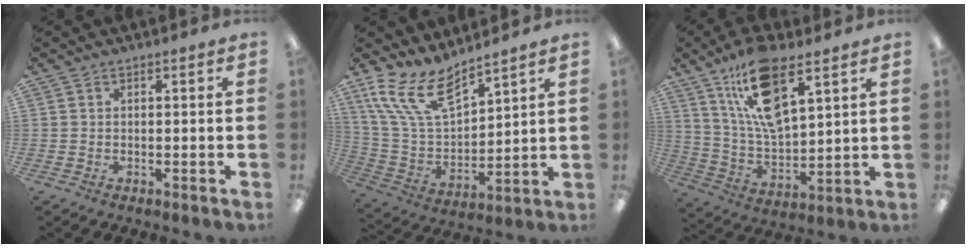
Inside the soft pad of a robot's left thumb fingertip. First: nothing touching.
{"total": 15.7, "force": [10.4, 7.3, 9.2], "torque": [-0.212, -0.047, 0.193]}
{"total": 17.0, "force": [10.3, 6.9, 11.7], "torque": [-0.219, -0.035, 0.178]}